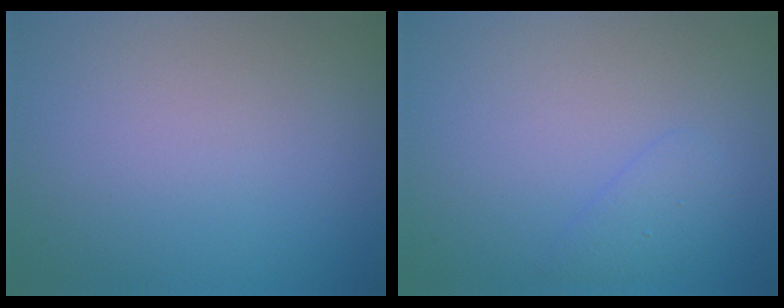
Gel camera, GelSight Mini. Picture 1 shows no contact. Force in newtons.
{"total": 1.4, "press": 1.4, "slide": 0.2}